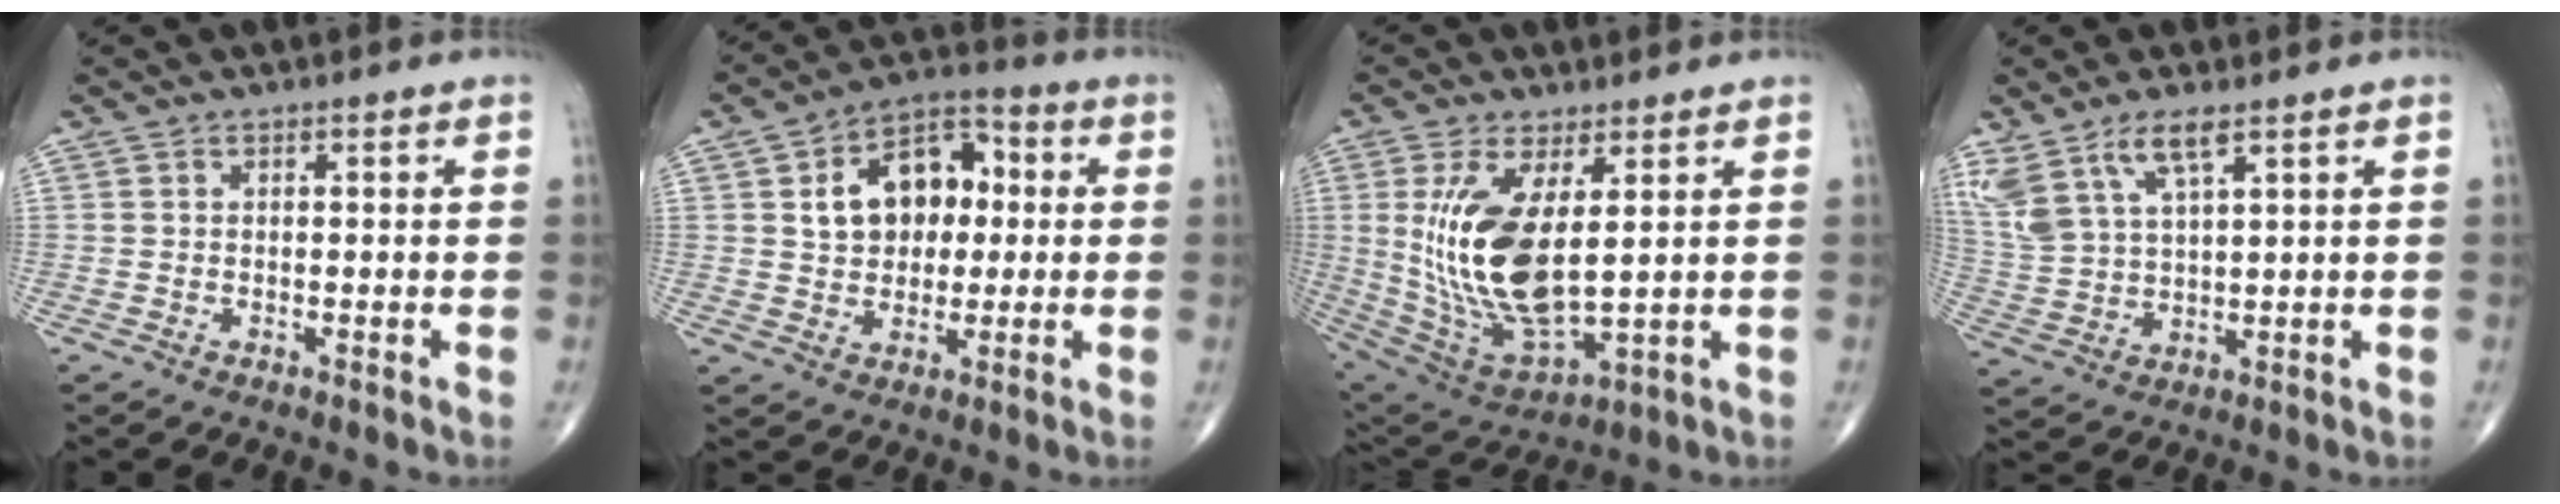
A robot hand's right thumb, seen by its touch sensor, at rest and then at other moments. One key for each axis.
{"total": 13.3, "fx": 2.1, "fy": 9.3, "fz": 9.2, "tx": -0.106, "ty": 0.021, "tz": 0.026}
{"total": 17.2, "fx": 2.8, "fy": 7.0, "fz": 15.5, "tx": -0.313, "ty": -0.026, "tz": 0.074}
{"total": 10.4, "fx": 6.5, "fy": 3.4, "fz": 7.3, "tx": -0.164, "ty": -0.016, "tz": 0.141}